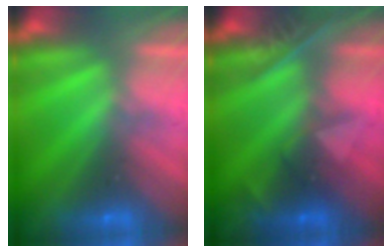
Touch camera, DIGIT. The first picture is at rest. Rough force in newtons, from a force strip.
{"total": 2.4}